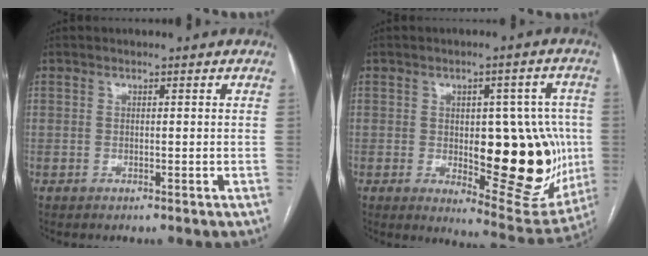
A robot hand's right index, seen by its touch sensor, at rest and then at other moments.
{"total": 18.4, "force": [-1.6, 7.4, 16.8], "torque": [-0.194, 0.004, -0.001]}